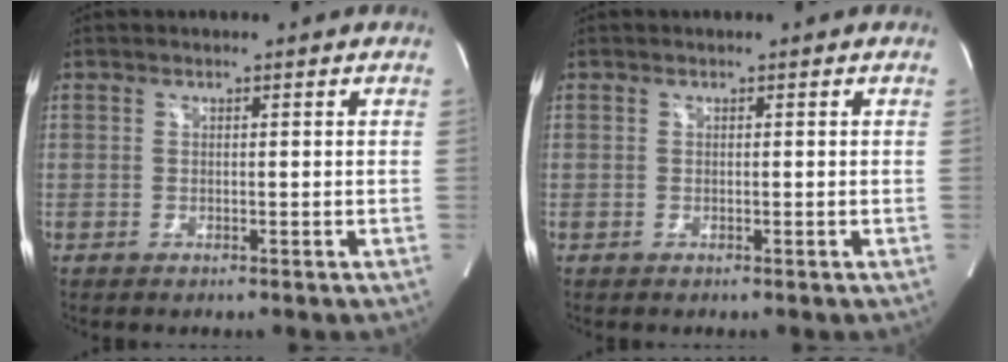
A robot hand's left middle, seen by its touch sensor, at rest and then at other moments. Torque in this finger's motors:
{"motor_torque": [0.00, 0.00, 0.00, 0.00]}